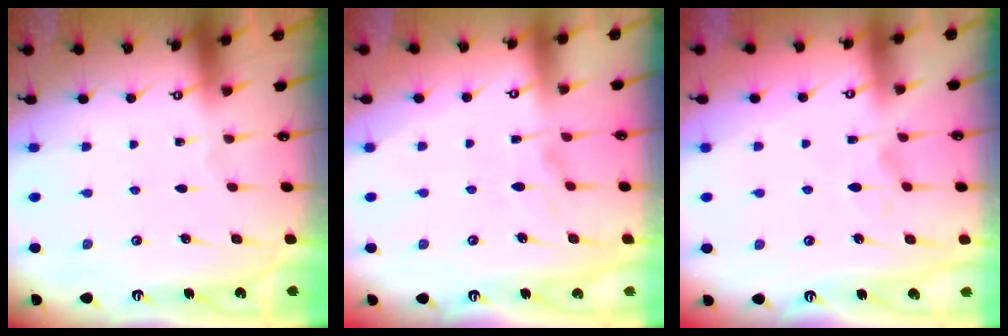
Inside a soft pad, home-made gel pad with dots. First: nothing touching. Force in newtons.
{"total": 3.5, "press": 3.4, "slide": 1.1}
{"total": 1.9, "press": 1.5, "slide": 1.1}